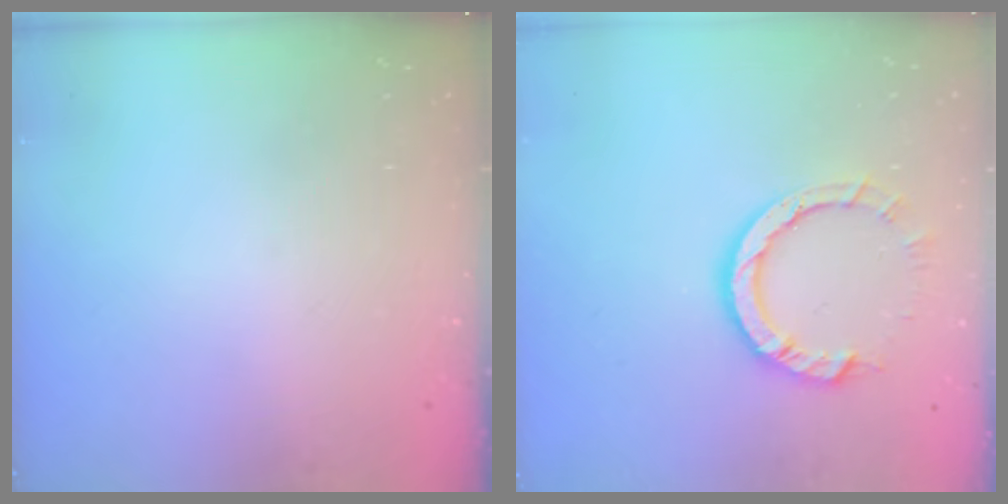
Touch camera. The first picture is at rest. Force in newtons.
{"total": 9.3, "press": 9.3, "slide": 1.0}